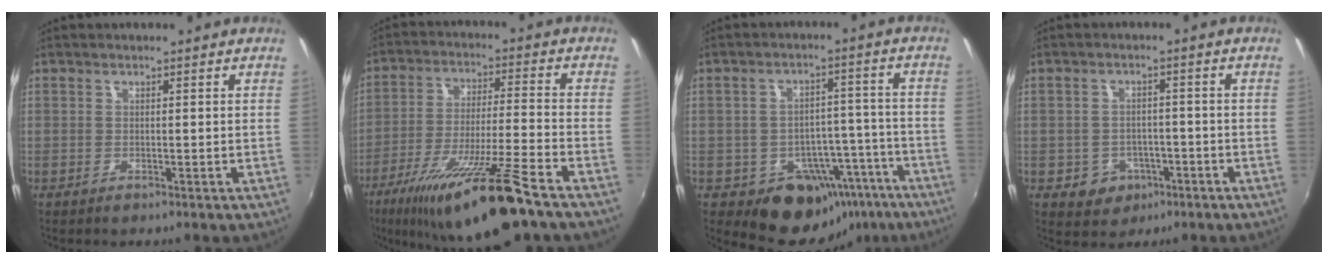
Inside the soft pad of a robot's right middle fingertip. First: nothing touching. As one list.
[{"total": 18.8, "force": [-12.9, 0.8, 13.7], "torque": [-0.251, -0.038, -0.211]}, {"total": 13.2, "force": [-8.1, 9.4, 4.5], "torque": [-0.064, 0.039, -0.076]}, {"total": 5.8, "force": [-2.5, 5.0, 1.6], "torque": [-0.046, 0.010, -0.022]}]